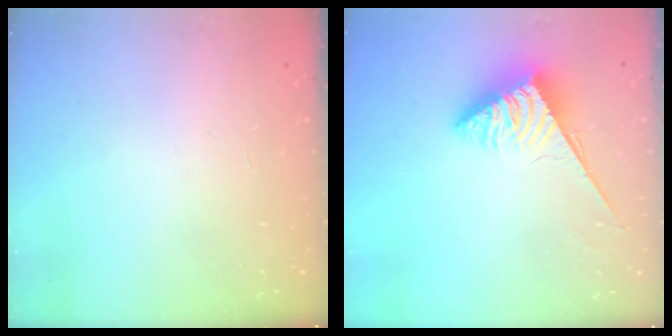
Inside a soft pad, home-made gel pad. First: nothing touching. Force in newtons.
{"total": 3.9, "press": 3.9, "slide": 0.5}